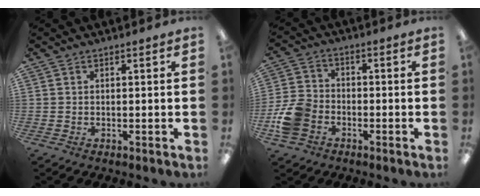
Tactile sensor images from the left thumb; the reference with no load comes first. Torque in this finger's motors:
{"motor_torque": [-0.52, 0.94, -0.23, 0.33, 0.06]}